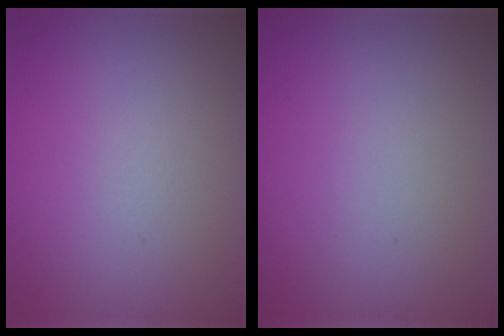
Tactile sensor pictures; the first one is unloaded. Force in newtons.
{"total": 0.0}